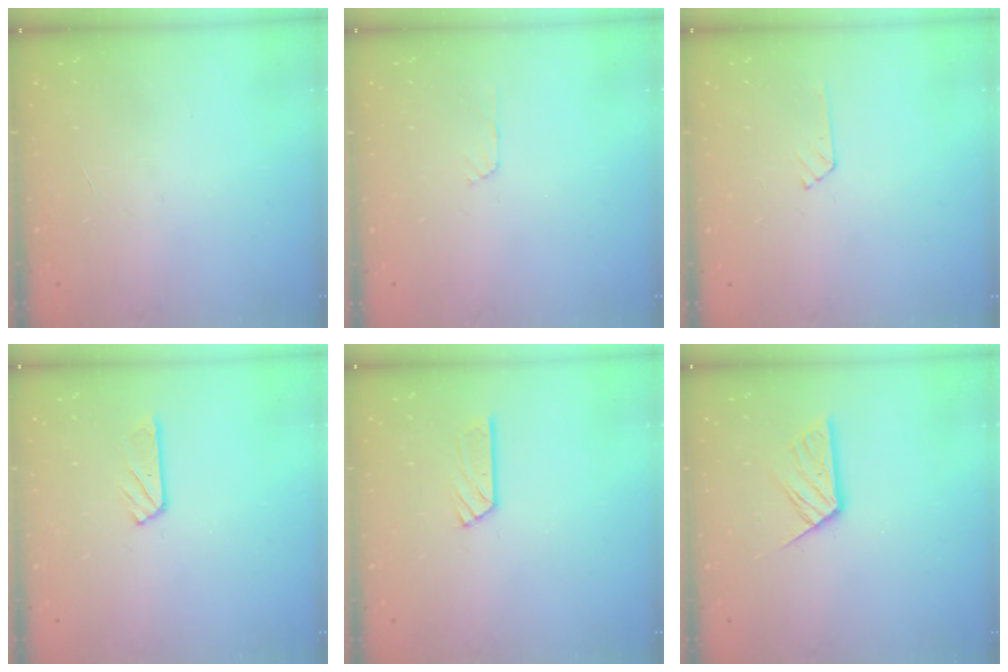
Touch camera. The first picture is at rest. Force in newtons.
{"total": 3.0, "press": 2.9, "slide": 0.4}
{"total": 2.8, "press": 2.8, "slide": 0.3}
{"total": 4.2, "press": 4.2, "slide": 0.4}
{"total": 6.3, "press": 6.3, "slide": 0.3}
{"total": 9.9, "press": 9.9, "slide": 0.7}